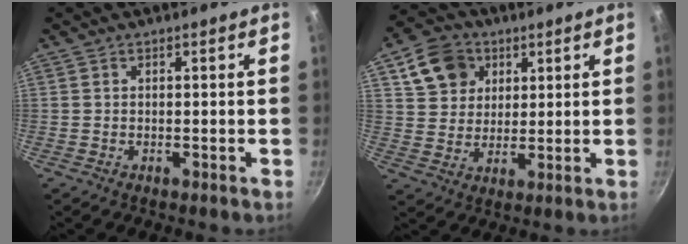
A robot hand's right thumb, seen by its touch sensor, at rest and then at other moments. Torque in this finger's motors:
{"motor_torque": [-0.73, 1.13, -0.42, 0.19, 0.21]}